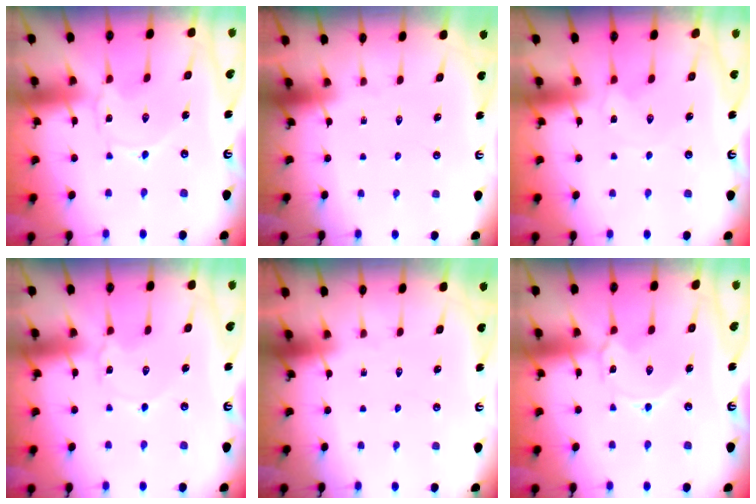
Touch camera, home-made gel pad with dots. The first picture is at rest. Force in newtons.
{"total": 0.0}
{"total": 0.0}
{"total": 2.9, "press": 2.9, "slide": 0.4}
{"total": 0.0}
{"total": 1.7, "press": 1.7, "slide": 0.3}